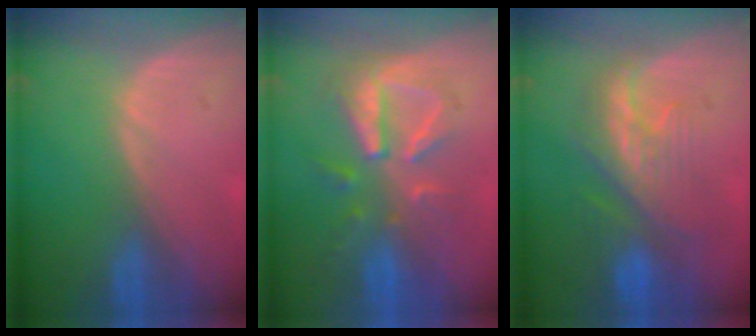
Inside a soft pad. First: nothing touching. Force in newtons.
{"total": 8.0, "press": 8.0, "slide": 0.1}
{"total": 8.9, "press": 8.4, "slide": 2.8}